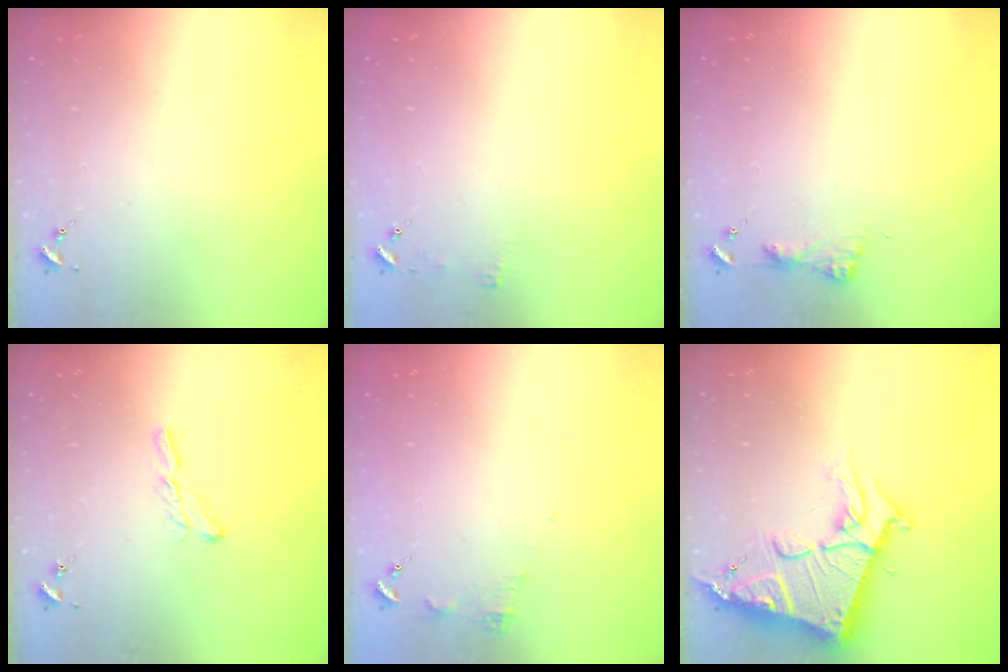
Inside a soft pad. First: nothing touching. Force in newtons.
{"total": 3.4, "press": 3.3, "slide": 0.3}
{"total": 5.0, "press": 4.9, "slide": 0.6}
{"total": 5.6, "press": 5.6, "slide": 0.2}
{"total": 6.7, "press": 6.7, "slide": 0.5}
{"total": 18.5, "press": 18.4, "slide": 1.8}